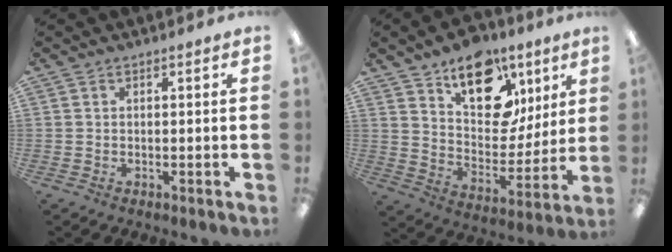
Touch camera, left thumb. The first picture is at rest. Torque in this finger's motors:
{"motor_torque": [0.44, 0.32, 1.14, -1.23, 0.14]}